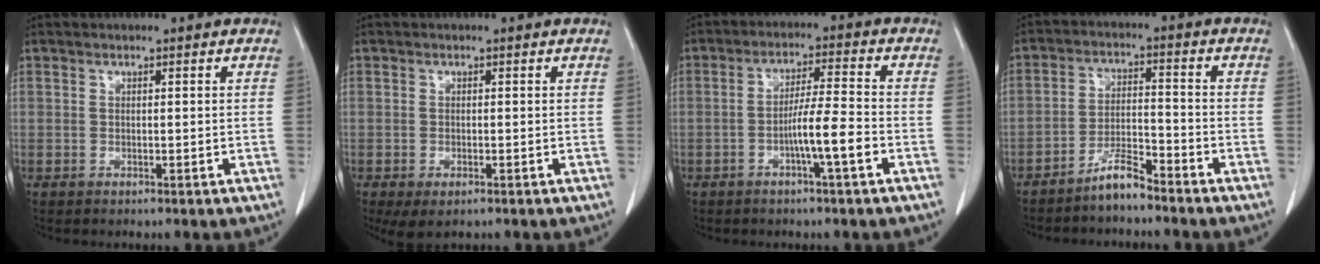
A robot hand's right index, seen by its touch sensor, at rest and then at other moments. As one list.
[{"total": 3.3, "force": [-1.8, 1.2, 2.5], "torque": [-0.042, -0.008, -0.023]}, {"total": 6.6, "force": [-2.6, -0.3, 6.0], "torque": [-0.109, 0.004, -0.045]}, {"total": 5.2, "force": [-4.5, 0.7, 2.4], "torque": [-0.045, -0.003, -0.087]}]